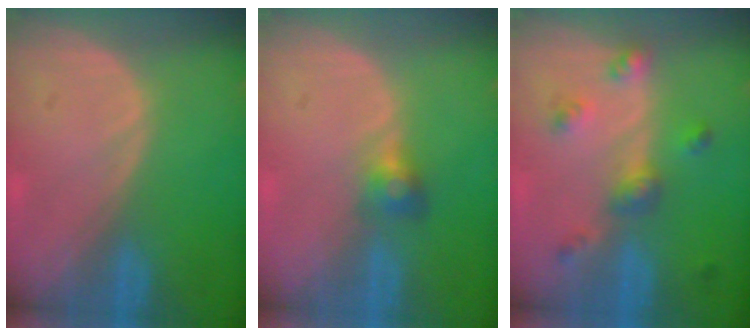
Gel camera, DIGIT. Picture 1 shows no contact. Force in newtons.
{"total": 2.6, "press": 2.5, "slide": 0.7}
{"total": 4.9, "press": 4.7, "slide": 1.2}